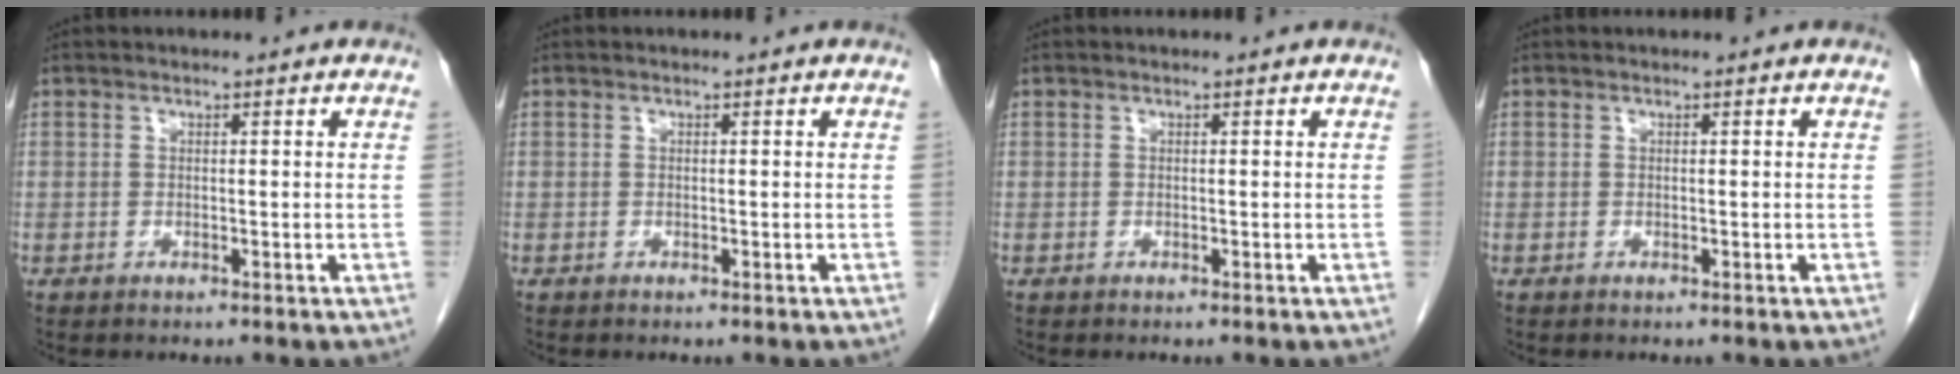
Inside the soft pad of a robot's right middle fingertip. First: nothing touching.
{"total": 0.0}
{"total": 0.0}
{"total": 0.0}